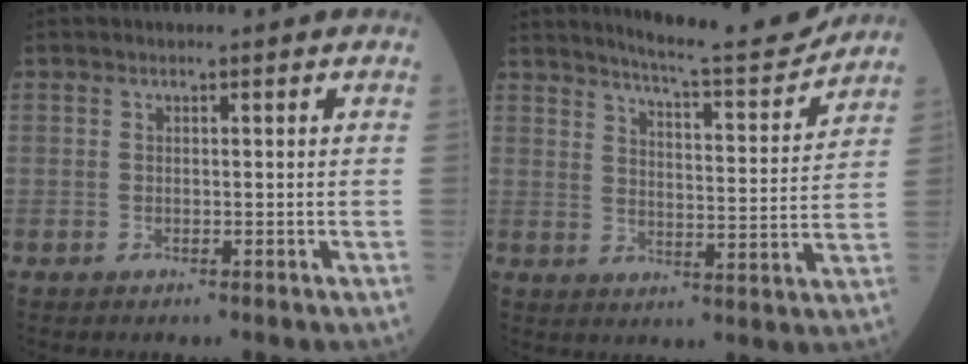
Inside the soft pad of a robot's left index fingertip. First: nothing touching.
{"total": 12.8, "force": [12.2, -0.1, 4.1], "torque": [-0.064, -0.021, 0.168]}